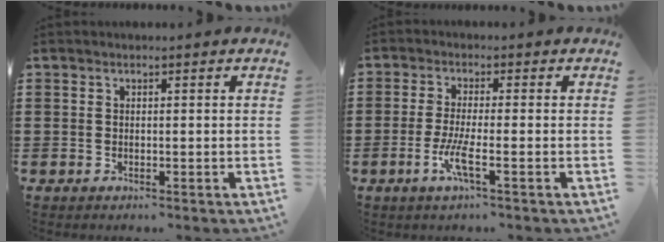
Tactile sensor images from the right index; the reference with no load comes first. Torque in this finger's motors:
{"motor_torque": [2.14, 0.00, 0.16, 0.05]}